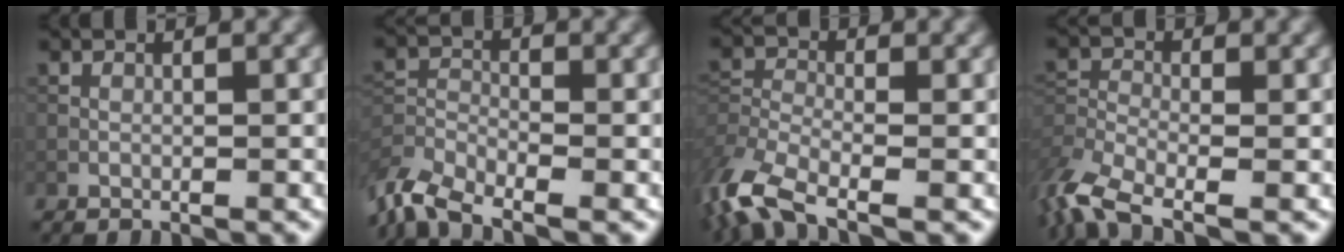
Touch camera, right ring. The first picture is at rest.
{"total": 6.3, "force": [-5.2, 2.1, 2.9], "torque": [-0.058, -0.016, -0.105]}
{"total": 7.6, "force": [-5.3, 2.7, 4.7], "torque": [-0.111, -0.016, -0.117]}
{"total": 6.8, "force": [-5.0, 2.3, 4.0], "torque": [-0.092, -0.015, -0.108]}